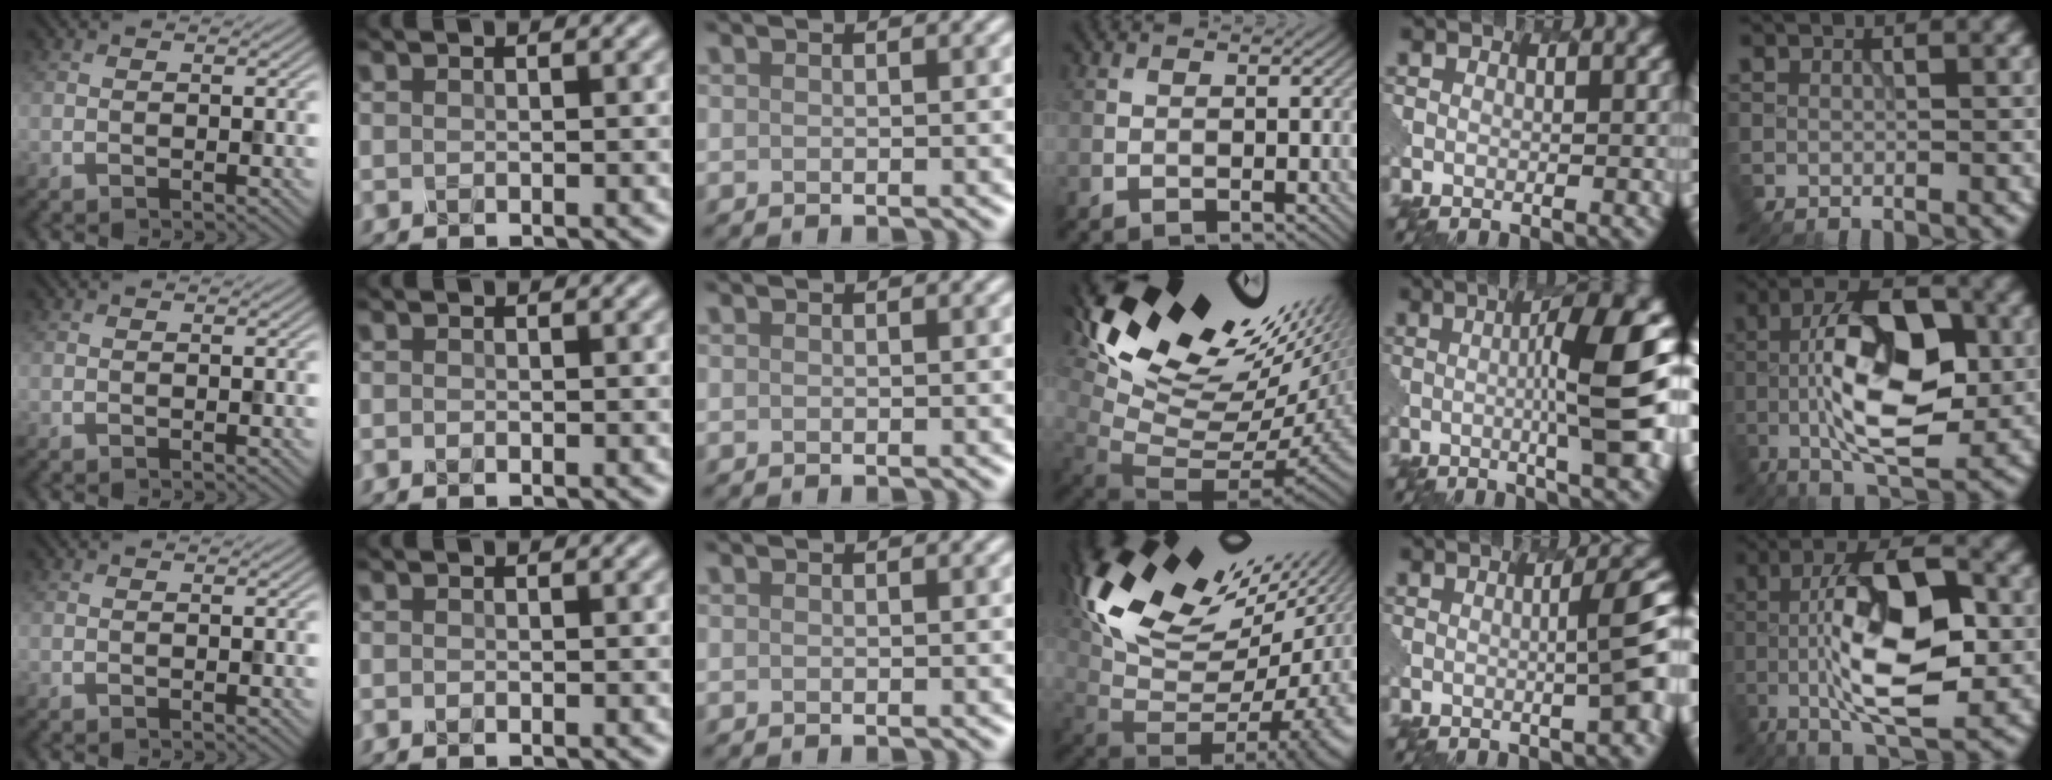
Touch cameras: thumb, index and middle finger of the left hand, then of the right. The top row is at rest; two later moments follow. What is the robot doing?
{"motion": "dispense", "object": "glue stick"}